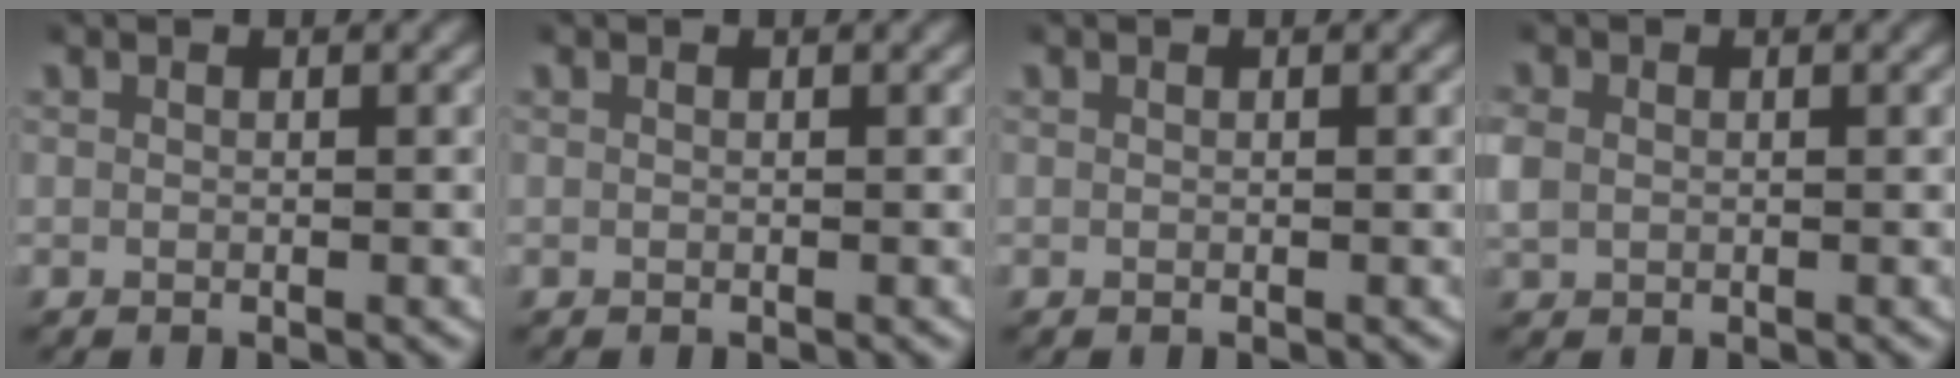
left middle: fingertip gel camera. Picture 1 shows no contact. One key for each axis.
{"total": 0.0}
{"total": 0.0}
{"total": 2.4, "fx": 0.1, "fy": 2.1, "fz": 1.2, "tx": -0.047, "ty": -0.005, "tz": 0.006}